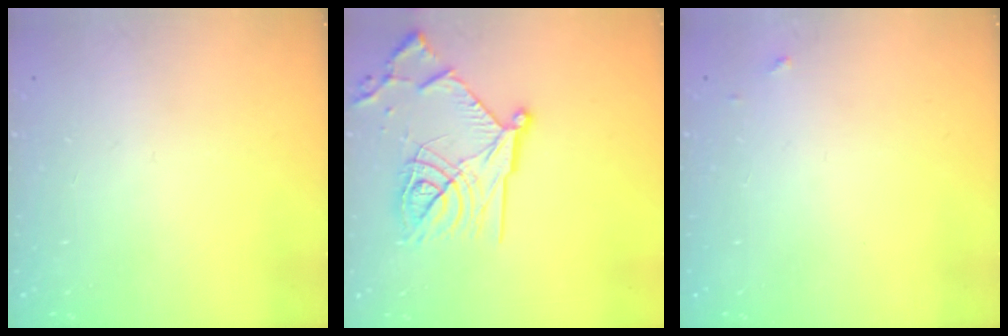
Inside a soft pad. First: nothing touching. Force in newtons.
{"total": 19.8, "press": 19.7, "slide": 1.2}
{"total": 3.5, "press": 3.5, "slide": 0.2}